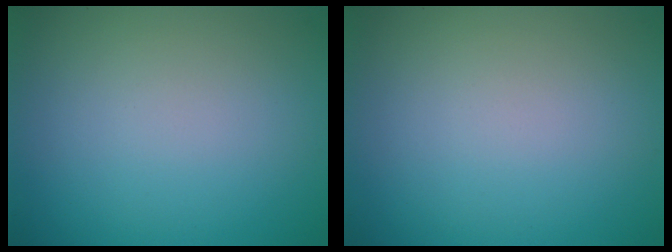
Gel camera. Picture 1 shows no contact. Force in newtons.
{"total": 0.0}